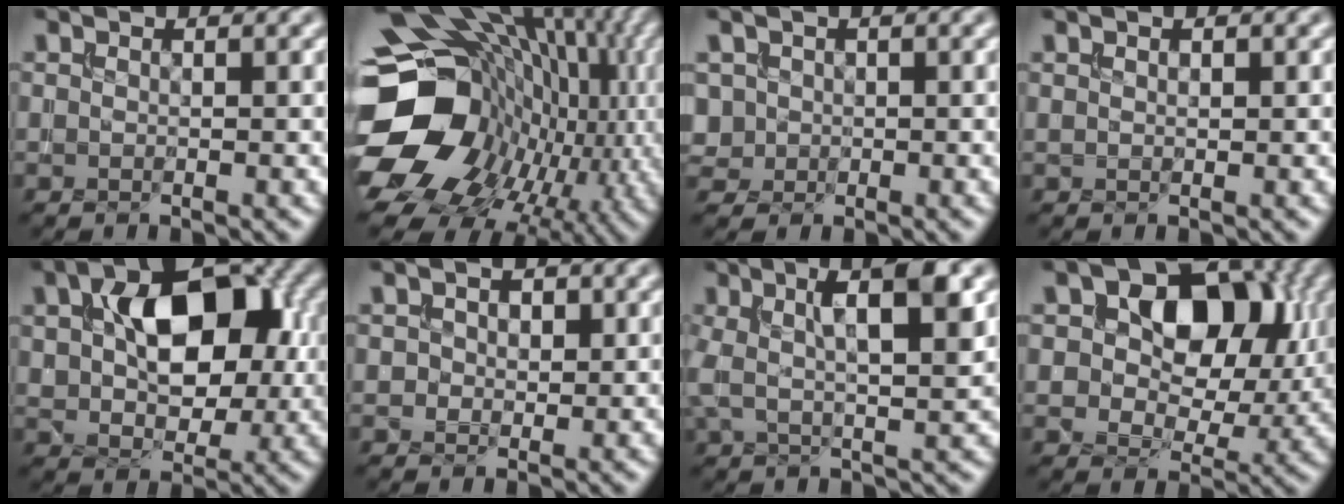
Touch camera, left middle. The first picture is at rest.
{"total": 20.0, "force": [-1.5, 16.0, 11.9], "torque": [-0.213, -0.014, -0.005]}
{"total": 2.0, "force": [0.2, 1.9, 0.4], "torque": [-0.004, 0.001, 0.014]}
{"total": 0.5, "force": [0.3, 0.1, 0.4], "torque": [-0.008, 0.002, 0.006]}
{"total": 10.9, "force": [2.6, 6.6, 8.2], "torque": [-0.123, 0.014, 0.042]}
{"total": 1.8, "force": [0.6, 1.3, 0.9], "torque": [-0.017, 0.000, 0.010]}
{"total": 6.9, "force": [2.0, 1.9, 6.3], "torque": [-0.109, 0.007, 0.030]}
{"total": 10.4, "force": [2.8, 6.6, 7.6], "torque": [-0.096, 0.009, 0.033]}